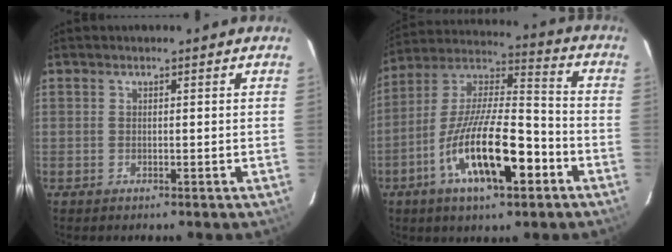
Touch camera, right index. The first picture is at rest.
{"total": 18.8, "force": [-7.9, 5.8, 16.0], "torque": [-0.299, -0.009, -0.142]}